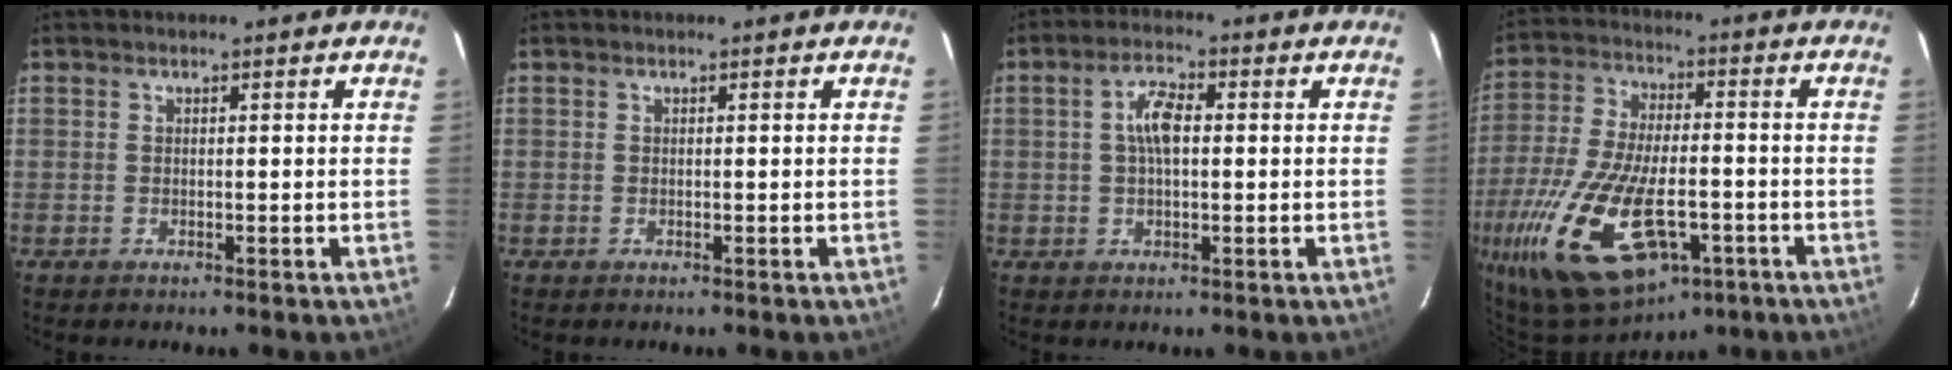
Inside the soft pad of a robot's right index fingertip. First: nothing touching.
{"total": 0.0}
{"total": 5.1, "force": [0.5, 2.3, 4.6], "torque": [-0.089, 0.014, 0.010]}
{"total": 24.0, "force": [-10.9, 11.5, 18.0], "torque": [-0.390, -0.048, -0.177]}